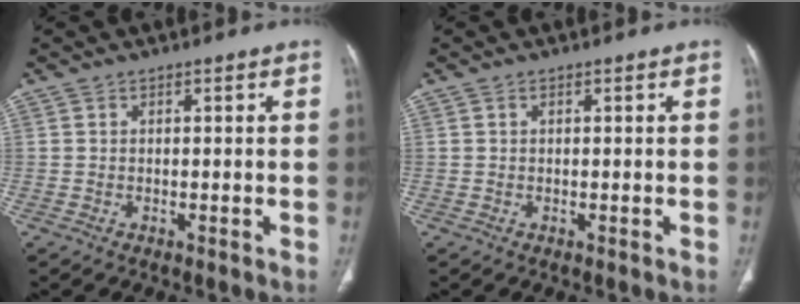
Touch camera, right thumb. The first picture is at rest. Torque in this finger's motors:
{"motor_torque": [-0.32, 0.13, -0.31, -0.09, 0.08]}